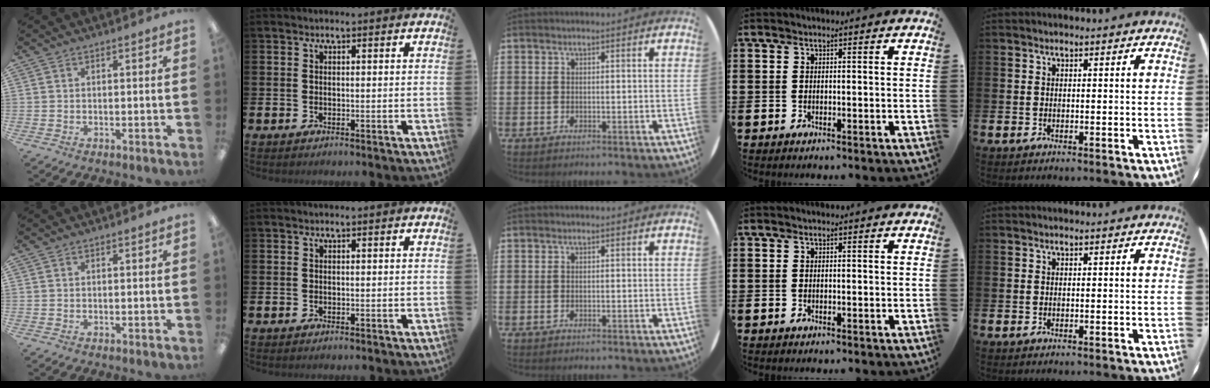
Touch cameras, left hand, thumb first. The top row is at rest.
{}